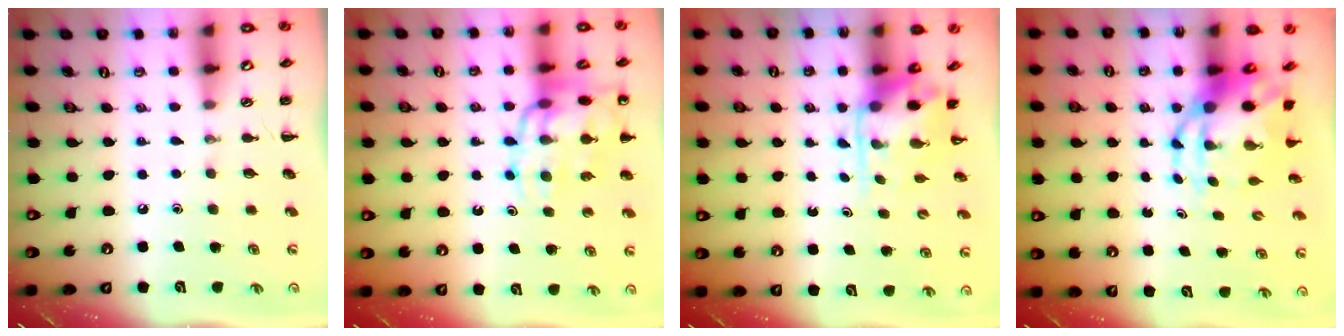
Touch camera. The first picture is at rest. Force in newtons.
{"total": 17.1, "press": 16.8, "slide": 3.3}
{"total": 3.4, "press": 3.3, "slide": 0.6}
{"total": 7.5, "press": 7.2, "slide": 1.8}